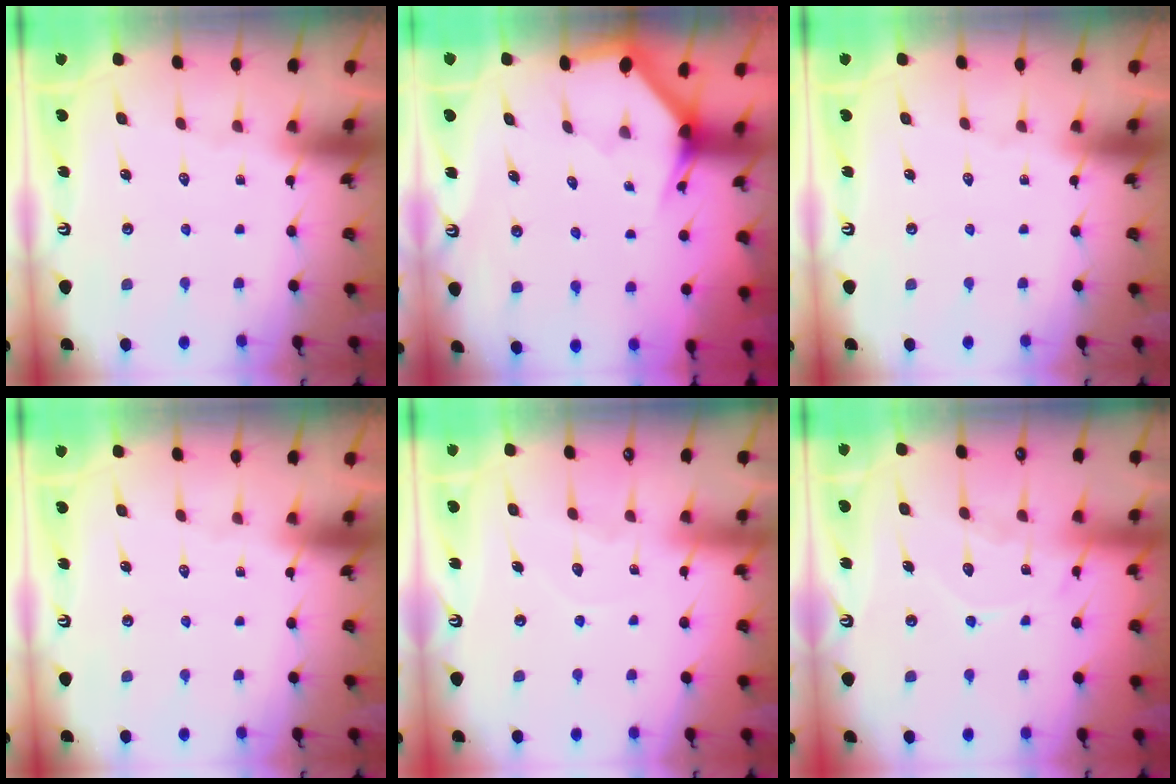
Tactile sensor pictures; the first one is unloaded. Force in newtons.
{"total": 3.0, "press": 3.0, "slide": 0.1}
{"total": 0.0}
{"total": 0.0}
{"total": 5.4, "press": 5.4, "slide": 0.3}
{"total": 10.8, "press": 10.8, "slide": 0.9}